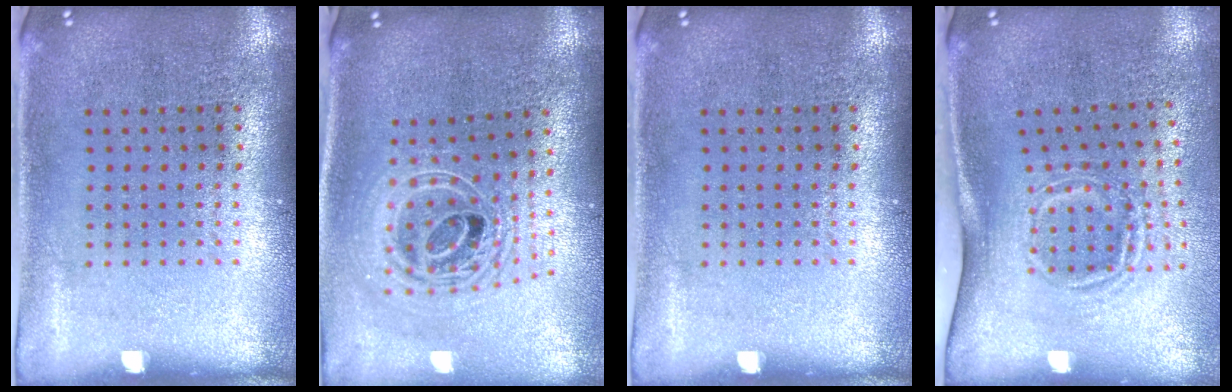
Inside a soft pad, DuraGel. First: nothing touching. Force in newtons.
{"total": 2.4, "press": 1.8, "slide": 1.6}
{"total": 0.0}
{"total": 1.8, "press": 1.2, "slide": 1.4}